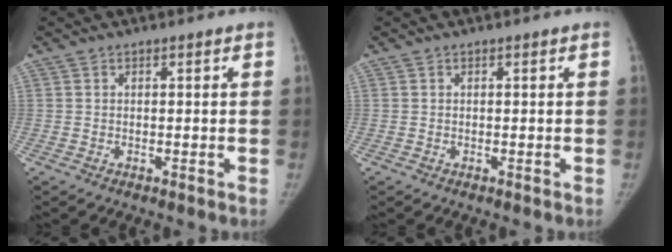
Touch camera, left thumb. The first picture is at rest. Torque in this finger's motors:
{"motor_torque": [0.57, -0.80, 0.16, -0.04, 0.00]}